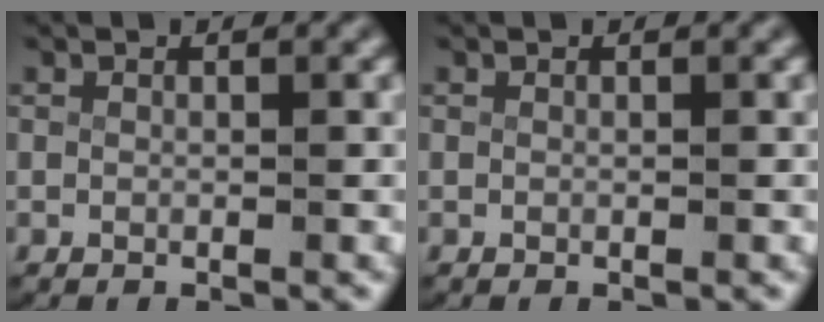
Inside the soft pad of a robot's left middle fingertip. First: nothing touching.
{"total": 0.0}